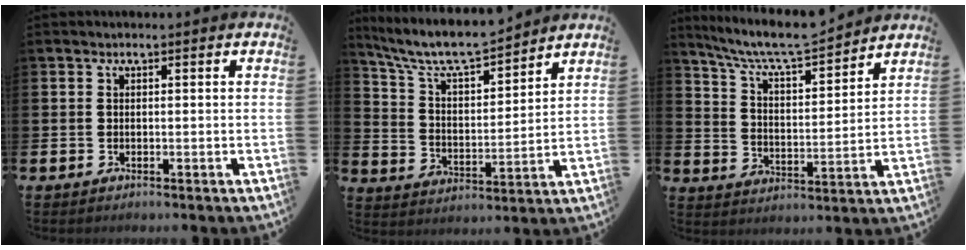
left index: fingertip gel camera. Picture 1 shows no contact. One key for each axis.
{"total": 8.1, "fx": 7.6, "fy": 1.3, "fz": 2.6, "tx": -0.090, "ty": -0.051, "tz": 0.133}
{"total": 8.1, "fx": 7.7, "fy": 0.7, "fz": 2.5, "tx": -0.083, "ty": -0.052, "tz": 0.136}